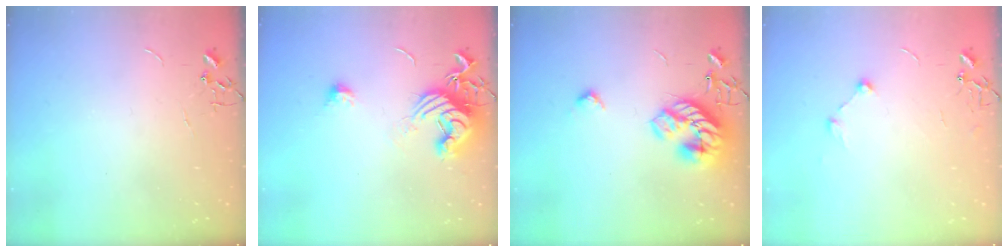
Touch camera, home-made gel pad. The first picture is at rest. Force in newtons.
{"total": 13.9, "press": 13.8, "slide": 1.0}
{"total": 17.4, "press": 17.4, "slide": 0.4}
{"total": 5.9, "press": 5.9, "slide": 0.8}